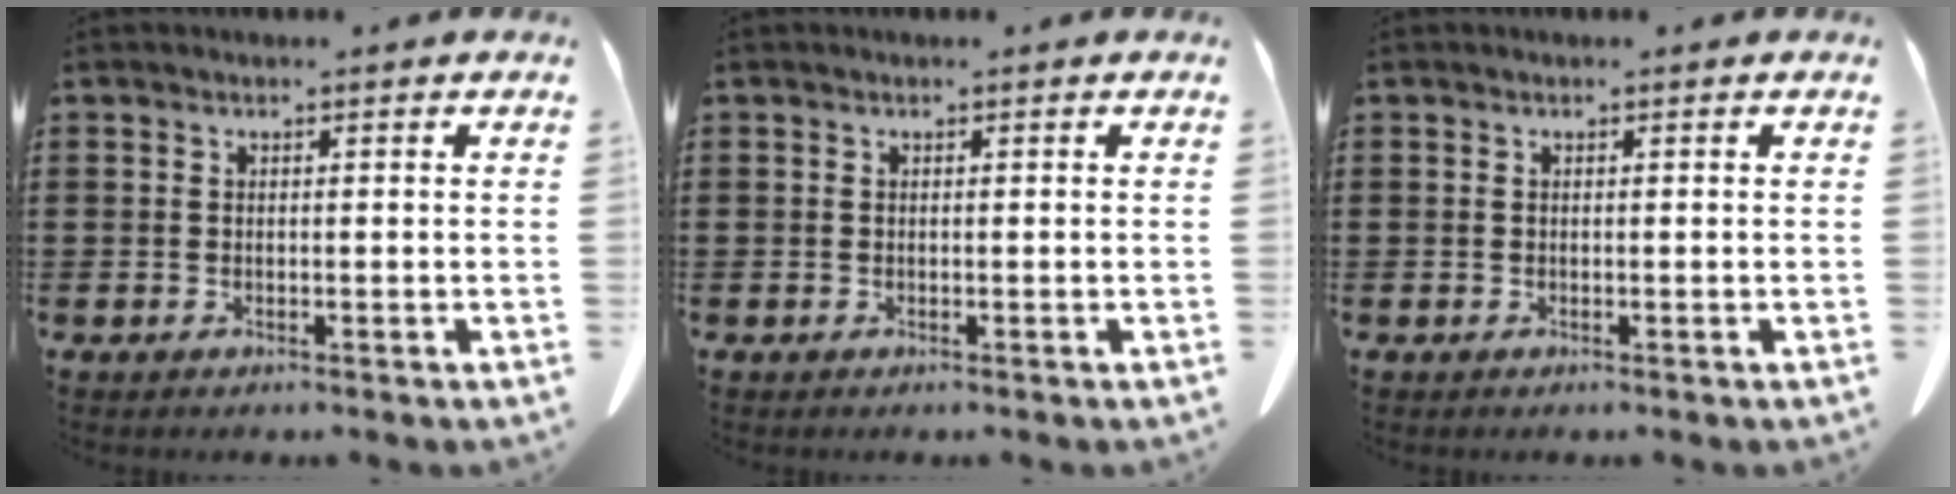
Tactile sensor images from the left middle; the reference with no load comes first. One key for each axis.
{"total": 0.0}
{"total": 0.0}